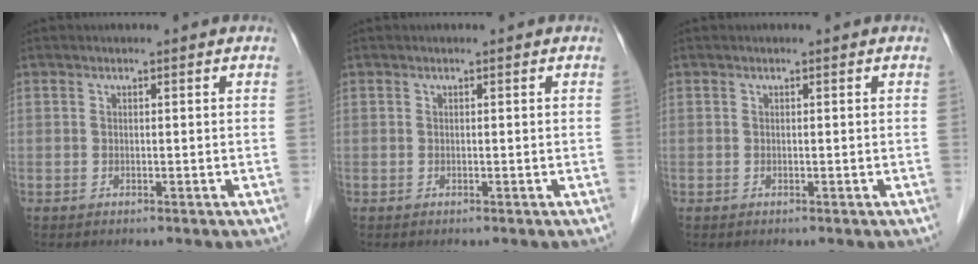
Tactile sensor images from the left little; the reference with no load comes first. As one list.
[{"total": 0.0}, {"total": 0.0}]